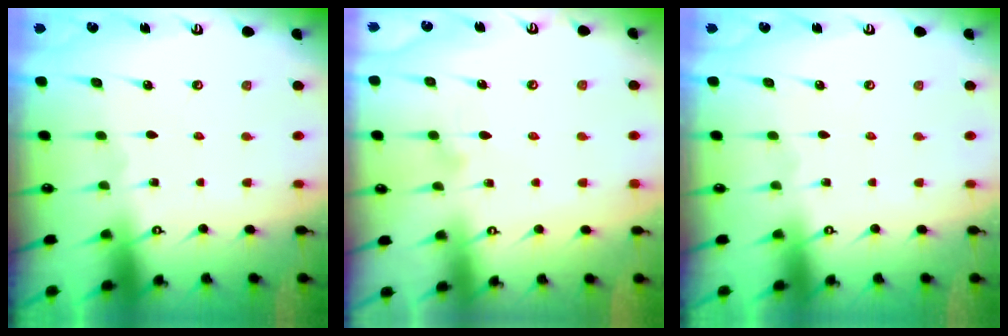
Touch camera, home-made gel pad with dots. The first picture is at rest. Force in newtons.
{"total": 8.3, "press": 8.3, "slide": 0.3}
{"total": 0.0}